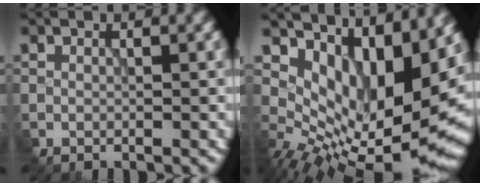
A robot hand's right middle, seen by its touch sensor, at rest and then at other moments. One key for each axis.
{"total": 12.7, "fx": 3.1, "fy": 6.4, "fz": 10.5, "tx": -0.167, "ty": -0.018, "tz": 0.080}